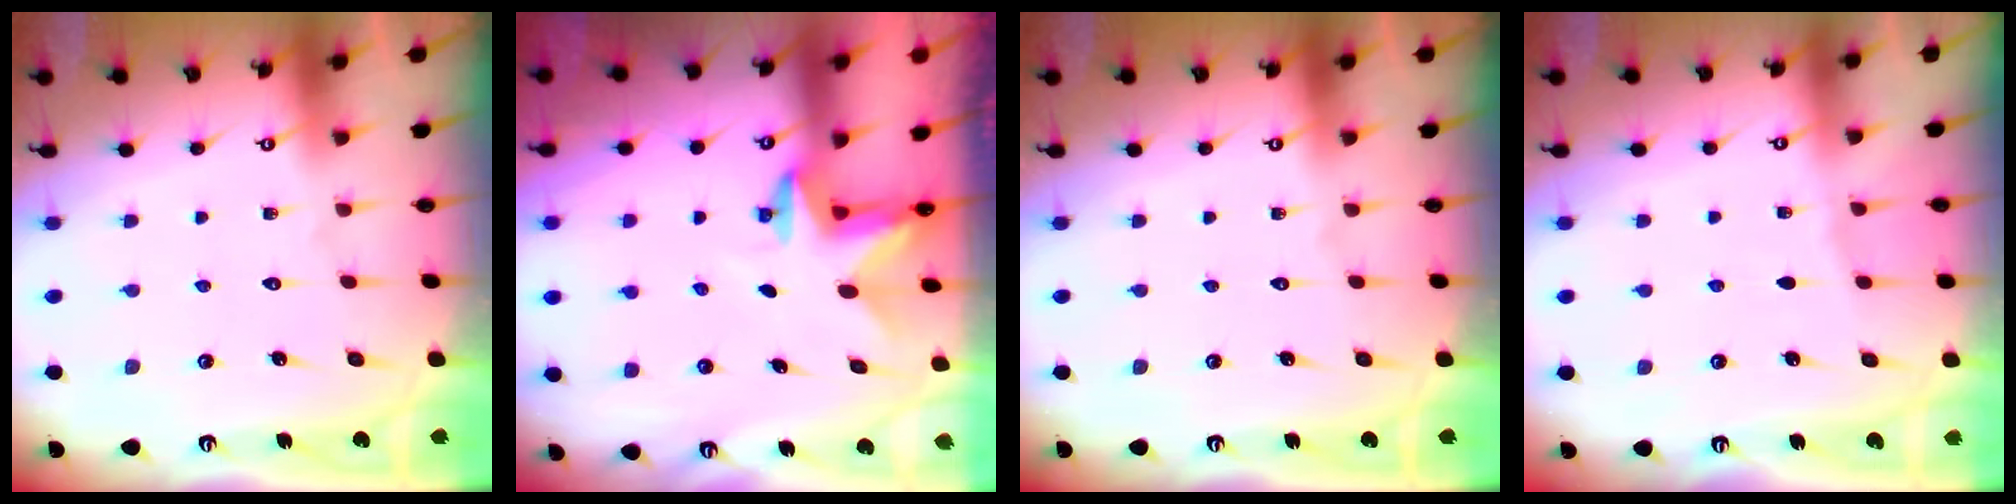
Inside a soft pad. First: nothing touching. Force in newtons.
{"total": 2.4, "press": 2.3, "slide": 0.4}
{"total": 0.0}
{"total": 1.8, "press": 1.8, "slide": 0.3}